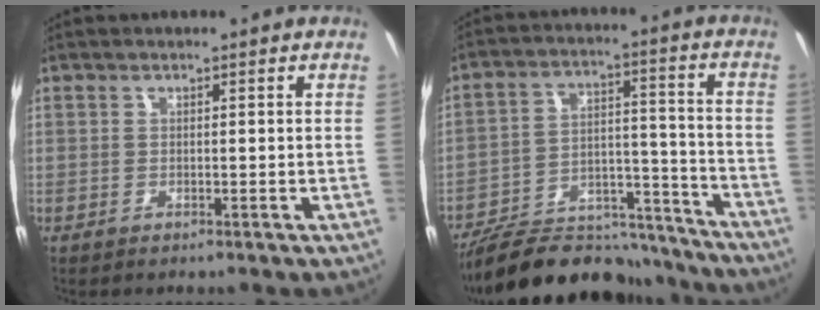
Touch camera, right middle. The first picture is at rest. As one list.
[{"total": 21.8, "force": [-18.8, 7.8, 7.7], "torque": [-0.143, 0.033, -0.264]}]